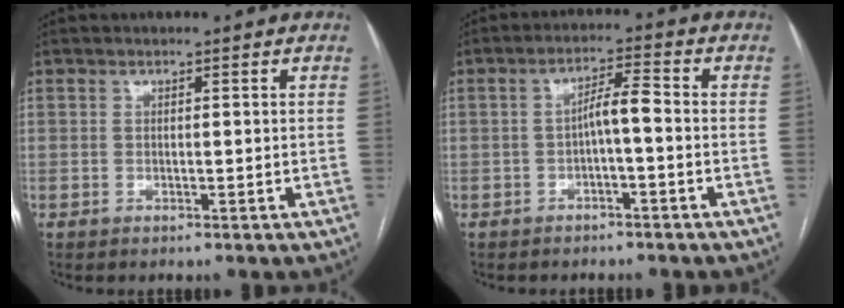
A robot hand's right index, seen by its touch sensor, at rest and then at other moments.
{"total": 3.9, "force": [-0.9, 0.5, 3.8], "torque": [-0.063, 0.015, -0.012]}